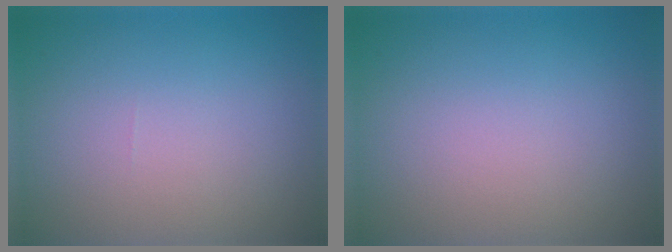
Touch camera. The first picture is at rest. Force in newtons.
{"total": 0.0}